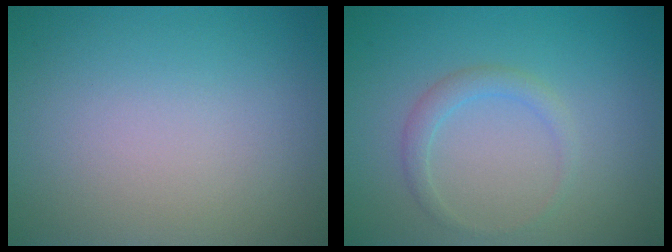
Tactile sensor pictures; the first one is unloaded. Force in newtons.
{"total": 1.6, "press": 1.6, "slide": 0.1}